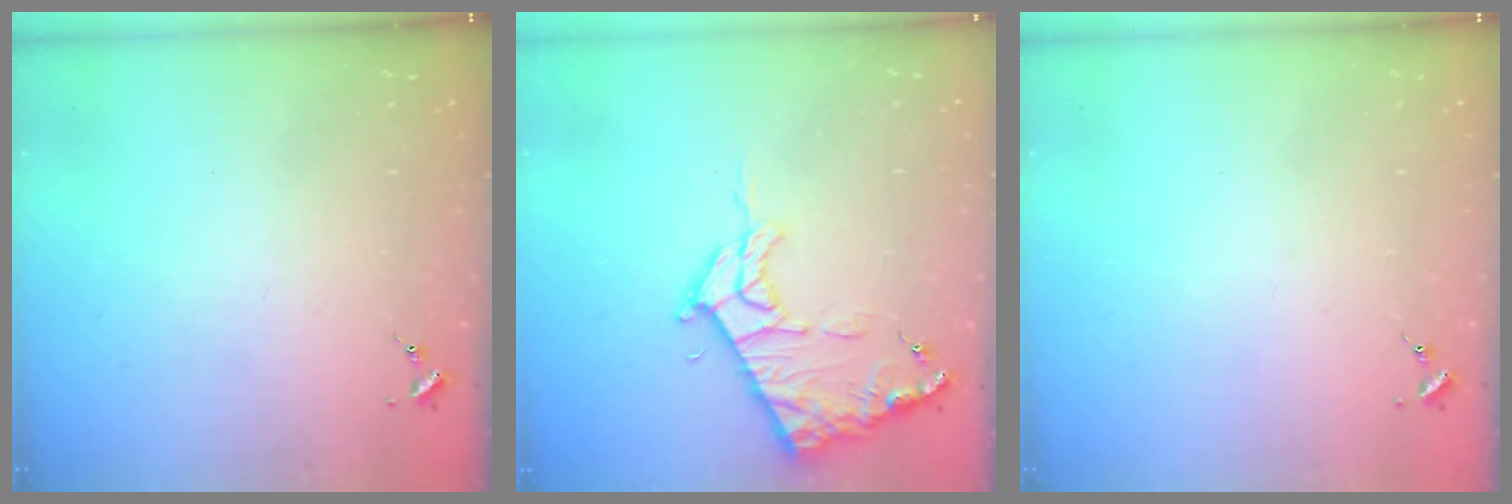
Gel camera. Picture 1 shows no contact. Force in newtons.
{"total": 12.0, "press": 12.0, "slide": 1.2}
{"total": 0.0}